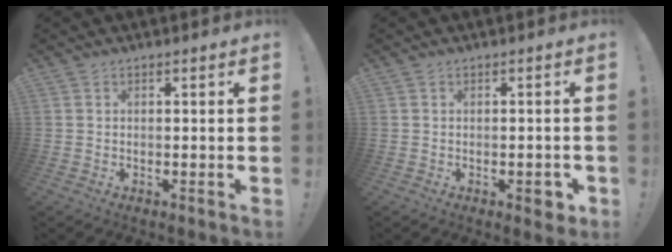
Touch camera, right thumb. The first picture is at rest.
{"total": 3.6, "force": [-1.6, 1.4, 2.9], "torque": [-0.029, 0.003, -0.025]}